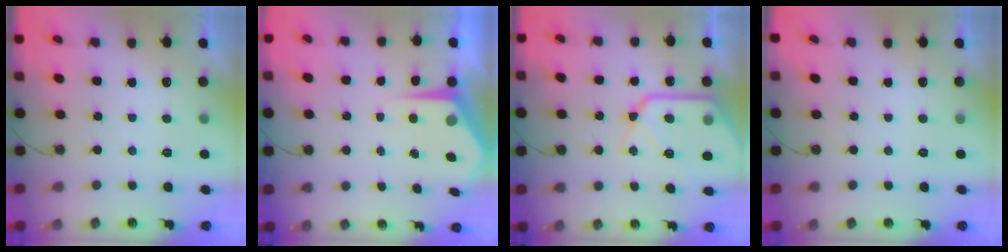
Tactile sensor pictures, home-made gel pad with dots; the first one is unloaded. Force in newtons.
{"total": 6.1, "press": 6.1, "slide": 0.2}
{"total": 15.9, "press": 15.8, "slide": 1.6}
{"total": 0.0}